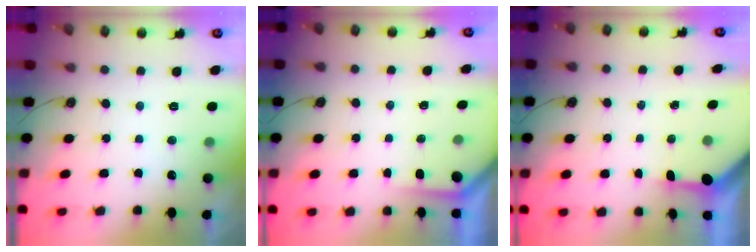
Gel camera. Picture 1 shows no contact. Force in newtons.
{"total": 2.4, "press": 2.4, "slide": 0.2}
{"total": 3.5, "press": 3.5, "slide": 0.4}